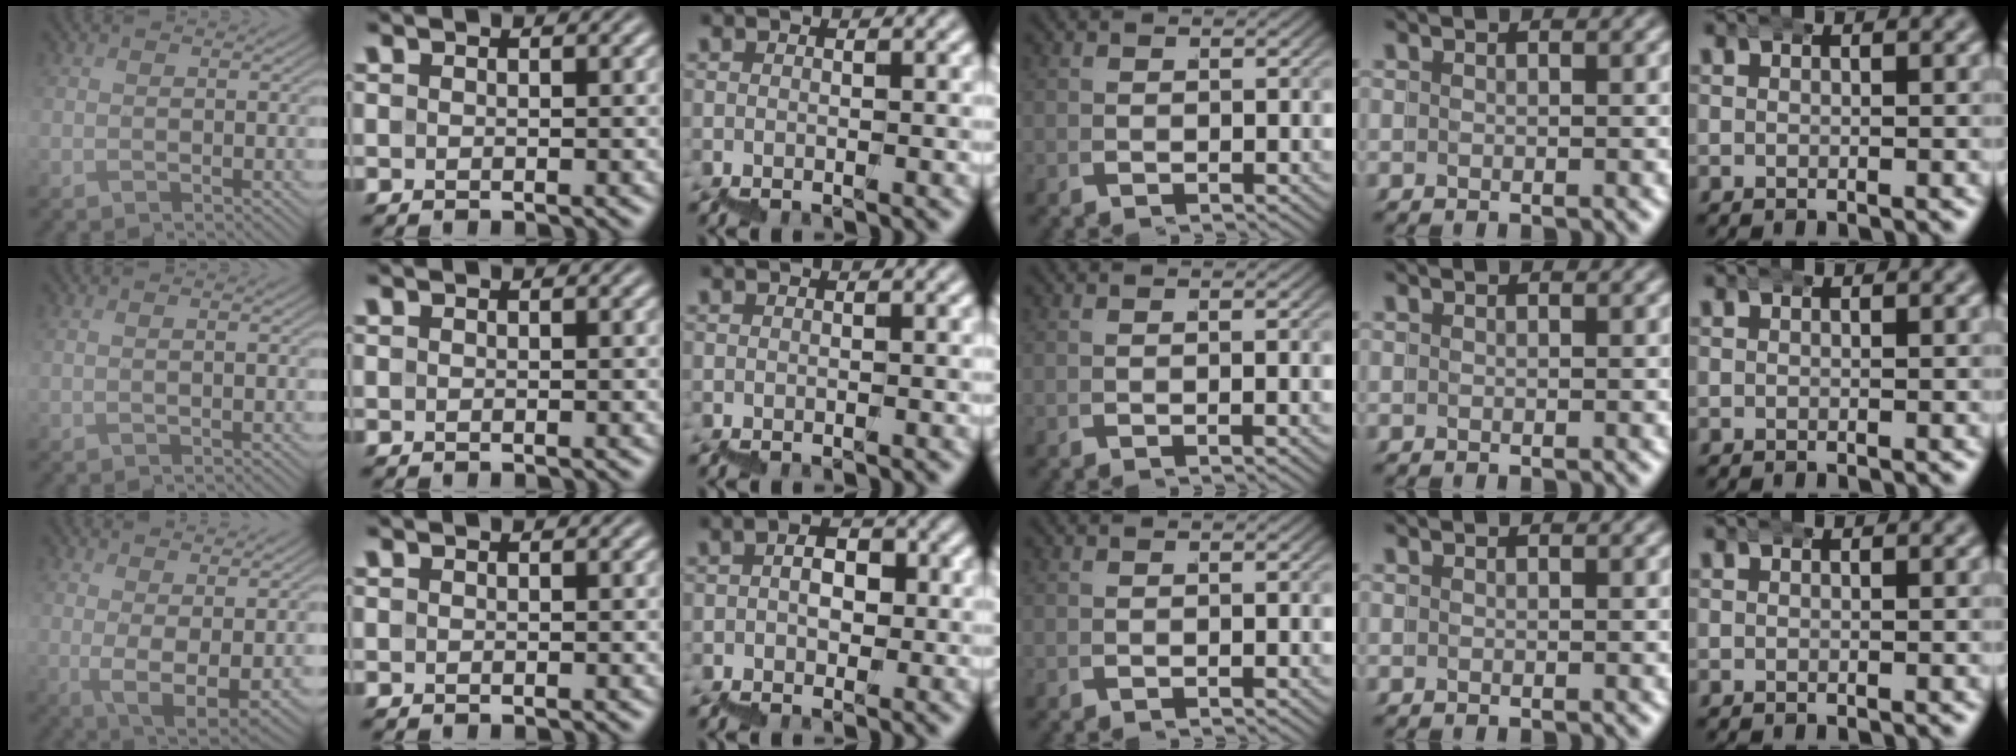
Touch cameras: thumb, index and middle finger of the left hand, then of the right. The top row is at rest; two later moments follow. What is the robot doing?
{"motion": "wrap", "object": "bandana"}